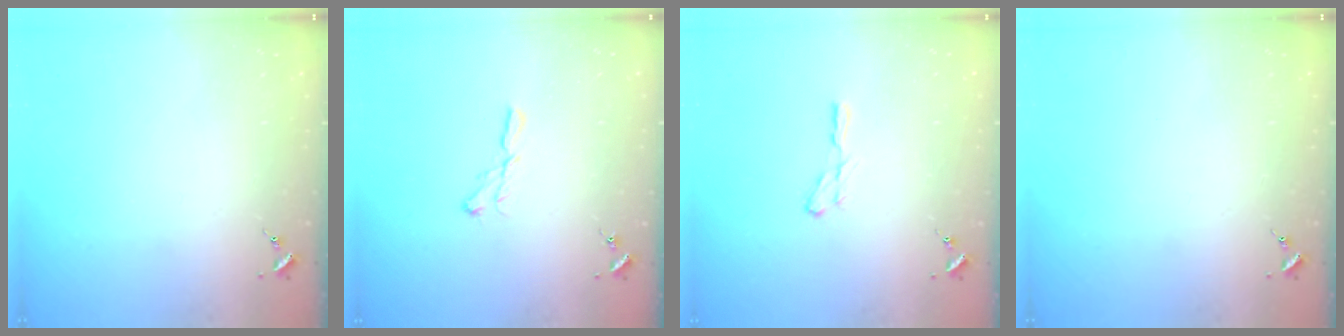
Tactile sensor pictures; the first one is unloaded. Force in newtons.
{"total": 5.6, "press": 5.6, "slide": 0.2}
{"total": 4.3, "press": 4.3, "slide": 0.5}
{"total": 0.0}